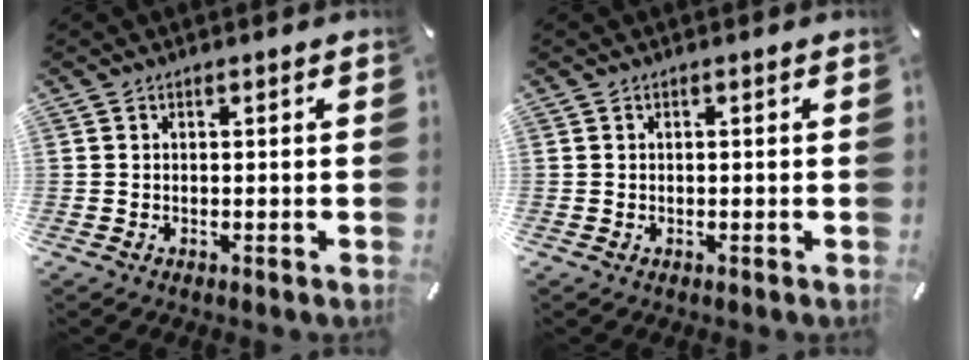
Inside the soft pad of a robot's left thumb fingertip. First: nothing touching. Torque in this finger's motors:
{"motor_torque": [-0.05, 0.05, -0.04, 0.04, 0.00]}